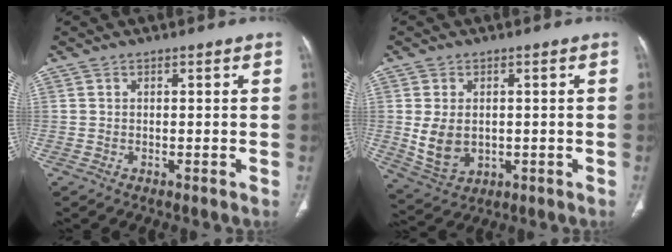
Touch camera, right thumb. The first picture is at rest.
{"total": 7.5, "force": [-0.1, 5.3, 5.3], "torque": [-0.093, -0.007, 0.017]}